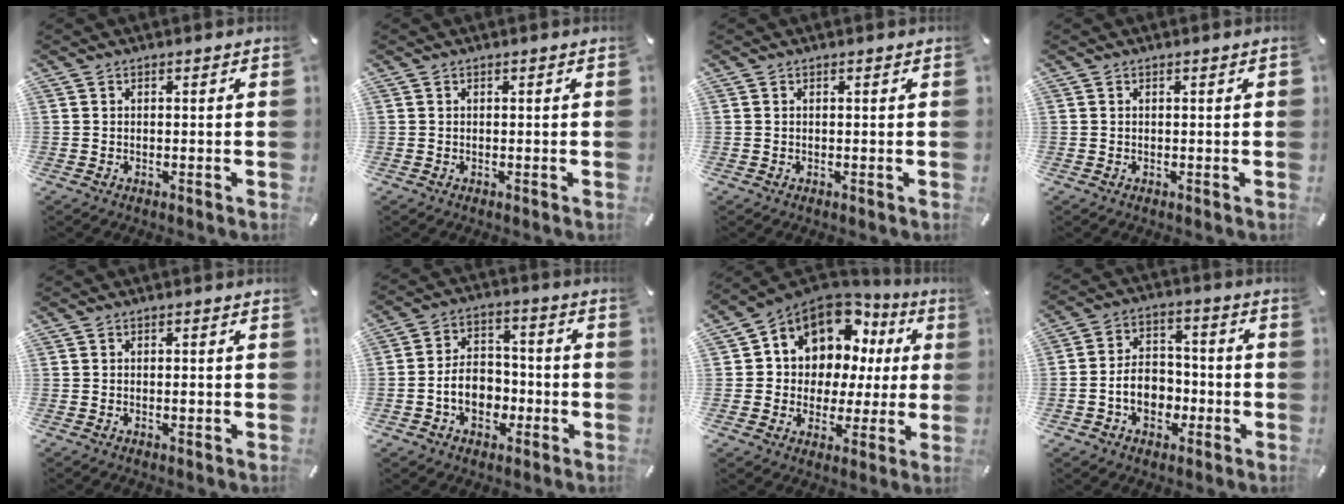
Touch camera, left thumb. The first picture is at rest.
{"total": 0.0}
{"total": 0.0}
{"total": 0.8, "force": [0.1, 0.1, 0.8], "torque": [-0.013, -0.001, 0.001]}
{"total": 1.0, "force": [-0.3, 0.4, 0.9], "torque": [-0.016, -0.003, -0.005]}
{"total": 9.6, "force": [-2.8, 7.5, 5.3], "torque": [-0.096, 0.020, -0.049]}
{"total": 11.0, "force": [6.6, 8.2, 3.1], "torque": [-0.074, -0.059, 0.126]}
{"total": 9.5, "force": [-2.8, 7.4, 5.2], "torque": [-0.102, 0.016, -0.053]}